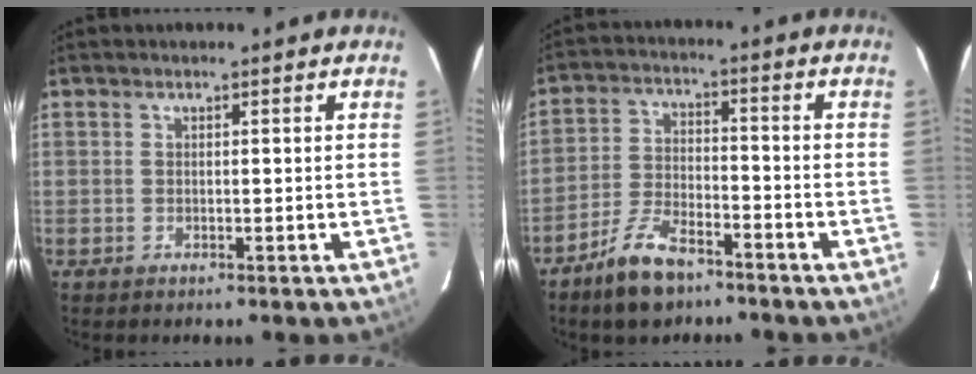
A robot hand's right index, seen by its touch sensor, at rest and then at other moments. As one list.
[{"total": 8.8, "force": [-6.5, 3.4, 4.9], "torque": [-0.109, 0.003, -0.120]}]